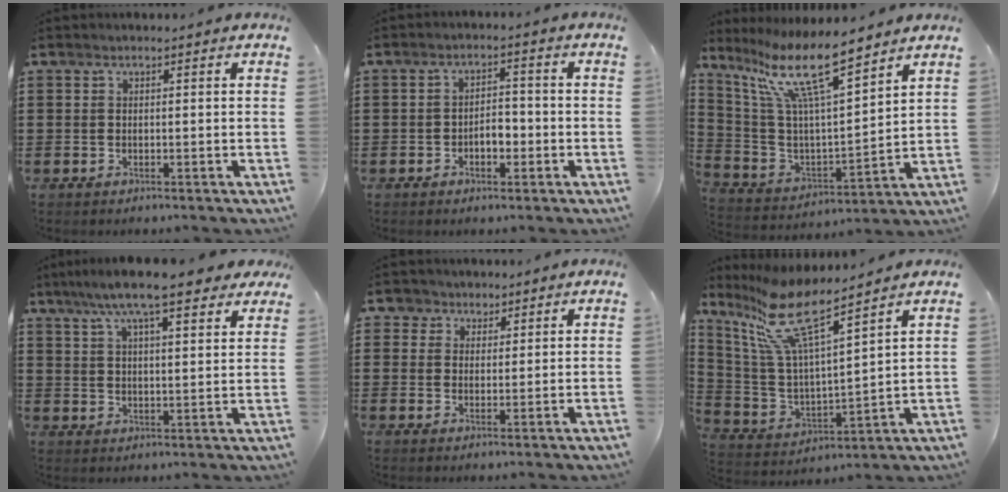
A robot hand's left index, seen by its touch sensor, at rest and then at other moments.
{"total": 3.3, "force": [-1.3, 1.8, 2.5], "torque": [-0.048, 0.007, -0.026]}
{"total": 13.5, "force": [9.2, 2.5, 9.6], "torque": [-0.218, -0.046, 0.156]}
{"total": 9.6, "force": [7.5, 1.4, 5.7], "torque": [-0.126, -0.017, 0.132]}
{"total": 3.1, "force": [1.9, 2.4, 0.0], "torque": [-0.017, 0.012, 0.035]}
{"total": 11.3, "force": [8.6, 1.4, 7.3], "torque": [-0.181, -0.057, 0.143]}